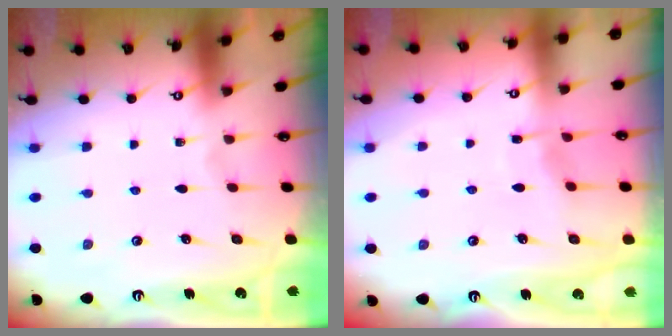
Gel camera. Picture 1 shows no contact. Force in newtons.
{"total": 4.0, "press": 4.0, "slide": 0.6}